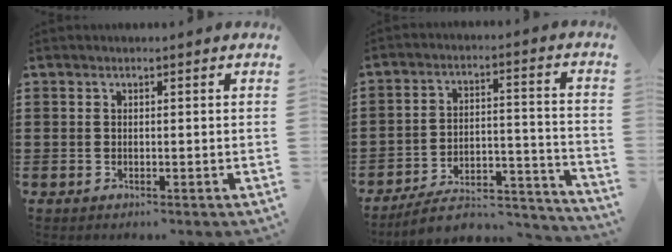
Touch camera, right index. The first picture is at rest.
{"total": 6.7, "force": [-5.7, 1.9, 3.0], "torque": [-0.049, 0.006, -0.110]}